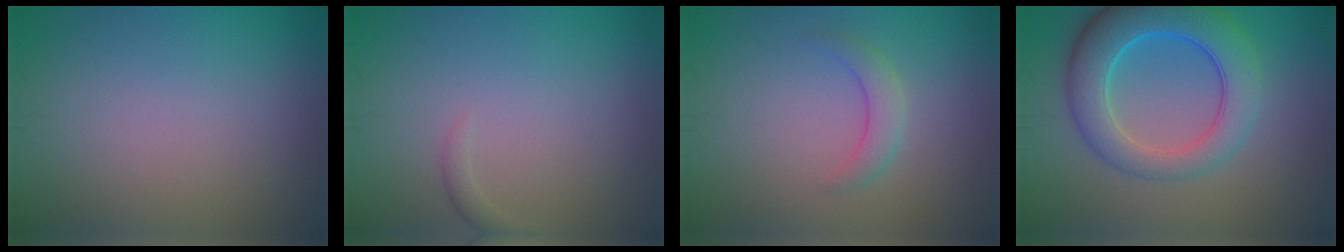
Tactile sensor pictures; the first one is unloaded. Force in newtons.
{"total": 0.9, "press": 0.9, "slide": 0.1}
{"total": 2.0, "press": 2.0, "slide": 0.0}
{"total": 7.6, "press": 7.6, "slide": 0.3}